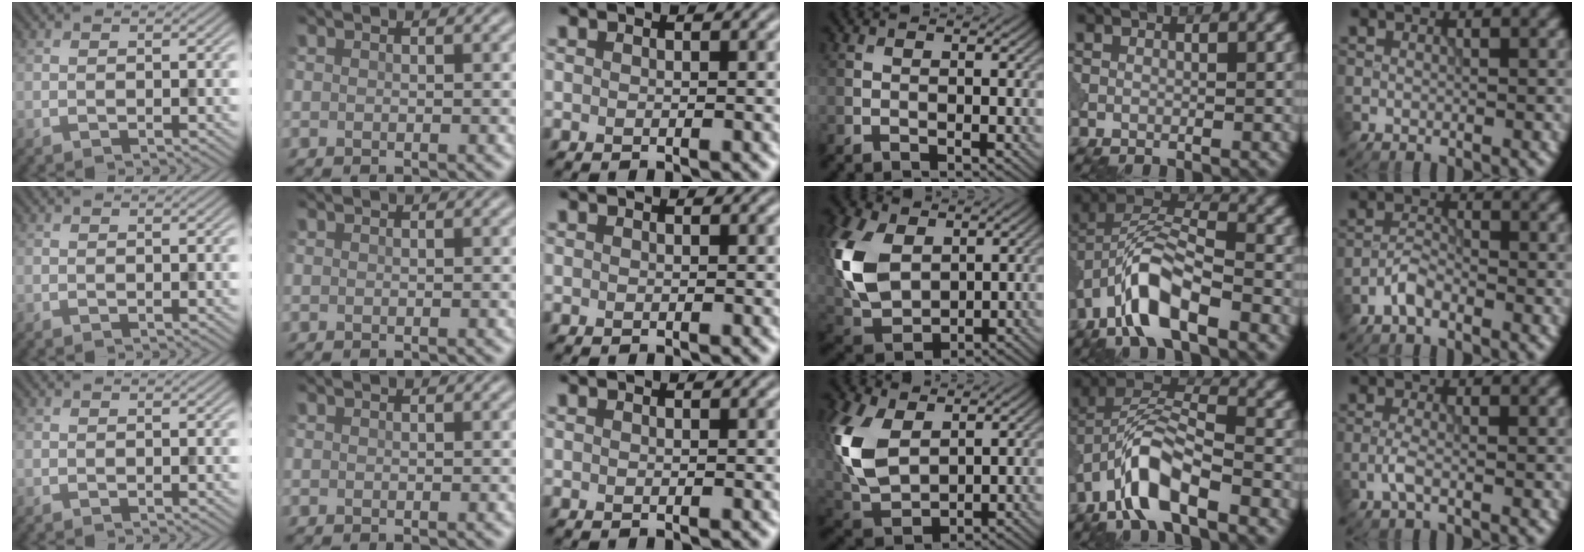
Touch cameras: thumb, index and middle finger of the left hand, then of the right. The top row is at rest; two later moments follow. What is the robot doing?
{"motion": "wipe", "object": "makeup brush"}